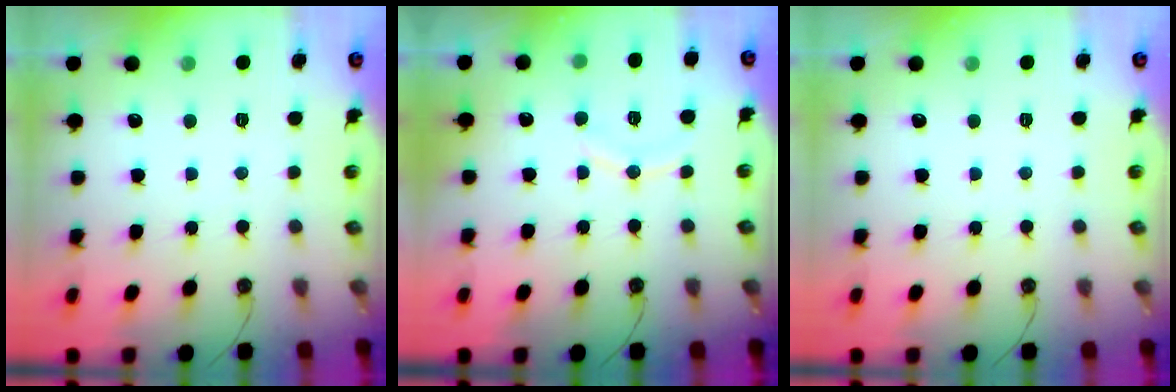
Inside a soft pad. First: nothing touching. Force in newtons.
{"total": 8.3, "press": 8.2, "slide": 1.1}
{"total": 0.0}